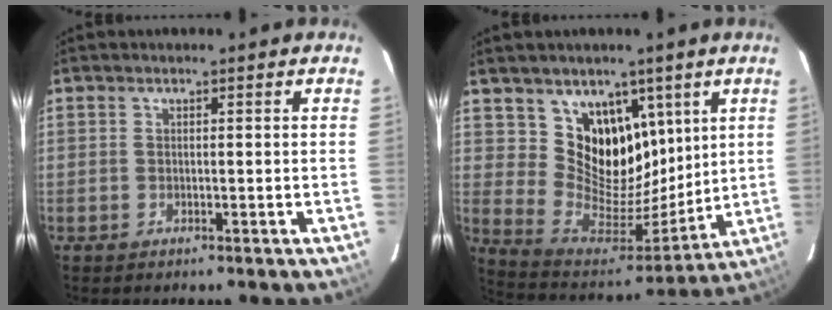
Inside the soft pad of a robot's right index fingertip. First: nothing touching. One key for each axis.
{"total": 14.4, "fx": 7.6, "fy": 10.8, "fz": 5.9, "tx": -0.104, "ty": -0.020, "tz": 0.149}